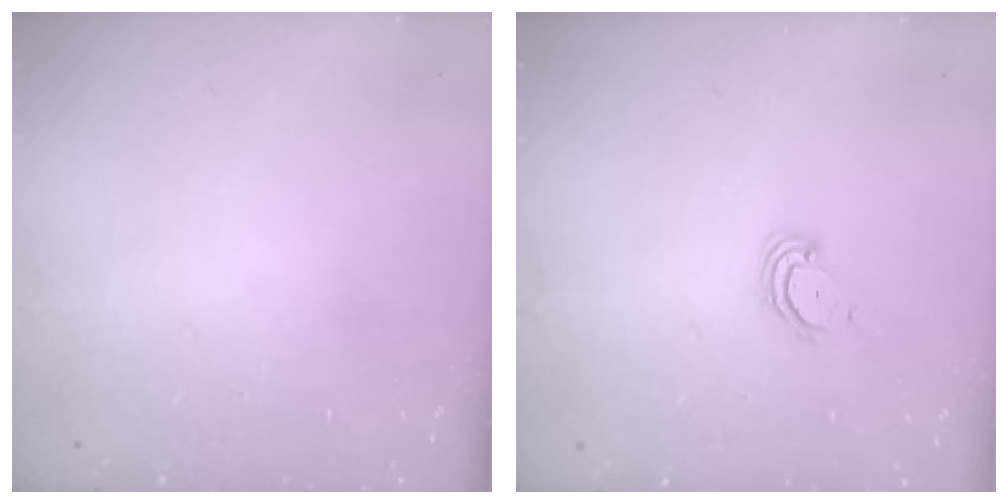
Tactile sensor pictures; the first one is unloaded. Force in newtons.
{"total": 3.5, "press": 3.5, "slide": 0.3}